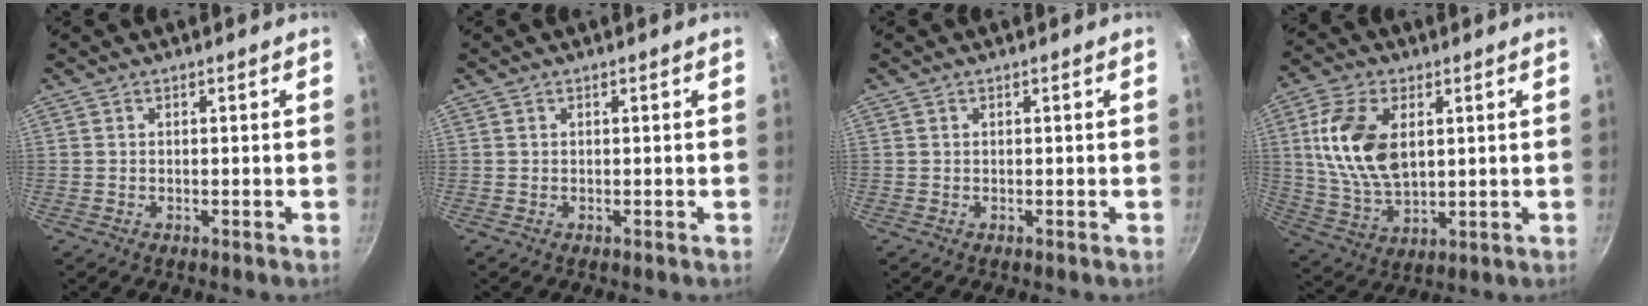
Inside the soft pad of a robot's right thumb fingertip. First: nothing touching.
{"total": 0.0}
{"total": 0.0}
{"total": 14.4, "force": [3.2, 8.4, 11.2], "torque": [-0.204, -0.013, 0.067]}